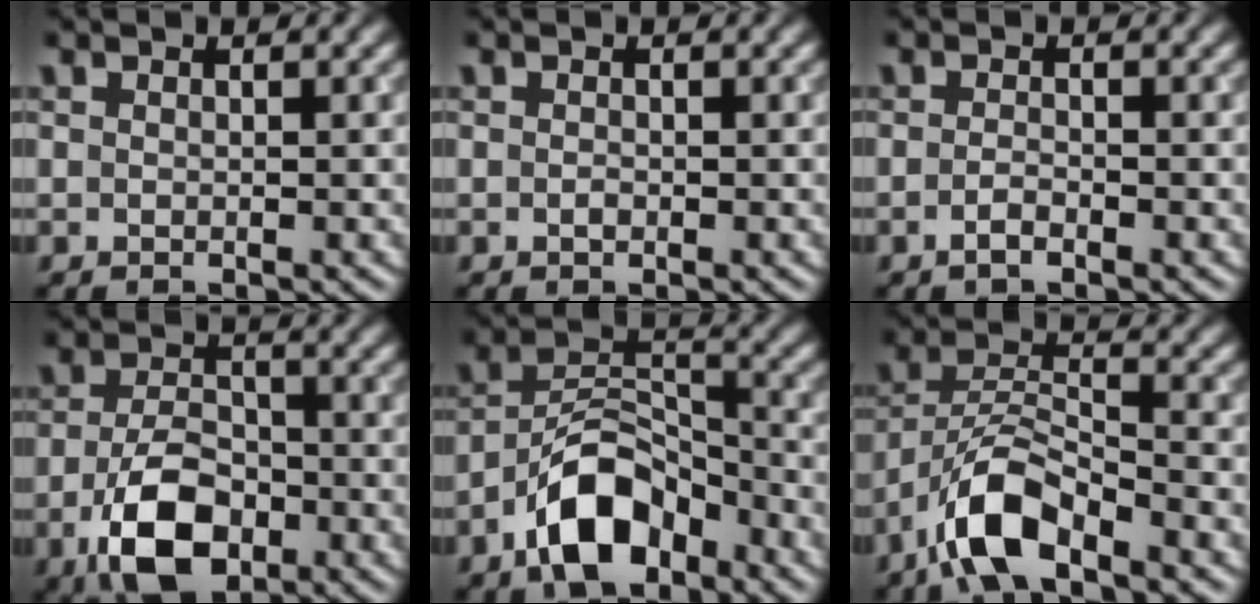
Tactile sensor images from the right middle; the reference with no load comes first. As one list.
[{"total": 0.5, "force": [-0.2, 0.3, 0.4], "torque": [-0.008, 0.001, -0.003]}, {"total": 1.1, "force": [-0.7, 0.3, 0.9], "torque": [-0.018, 0.000, -0.014]}, {"total": 7.2, "force": [-3.1, 4.0, 5.1], "torque": [-0.108, -0.012, -0.058]}, {"total": 8.2, "force": [-4.7, 4.1, 5.3], "torque": [-0.085, 0.009, -0.096]}, {"total": 6.7, "force": [-4.5, 2.2, 4.5], "torque": [-0.081, 0.007, -0.091]}]